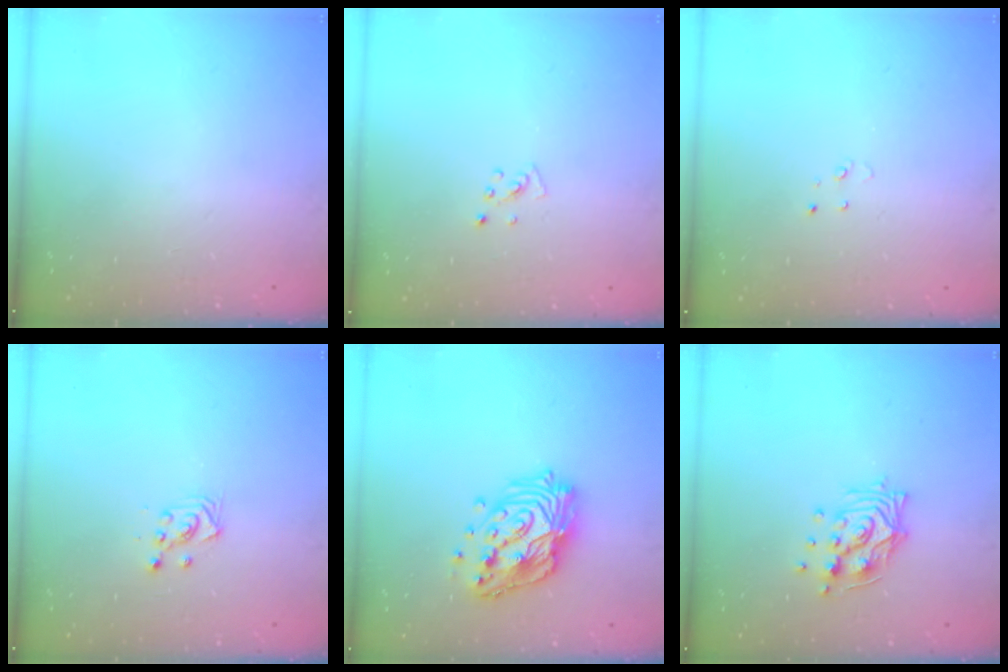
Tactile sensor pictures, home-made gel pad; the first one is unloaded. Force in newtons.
{"total": 3.7, "press": 3.7, "slide": 0.4}
{"total": 2.3, "press": 2.3, "slide": 0.2}
{"total": 3.0, "press": 2.9, "slide": 0.8}
{"total": 18.2, "press": 18.1, "slide": 1.5}
{"total": 11.7, "press": 11.7, "slide": 0.6}